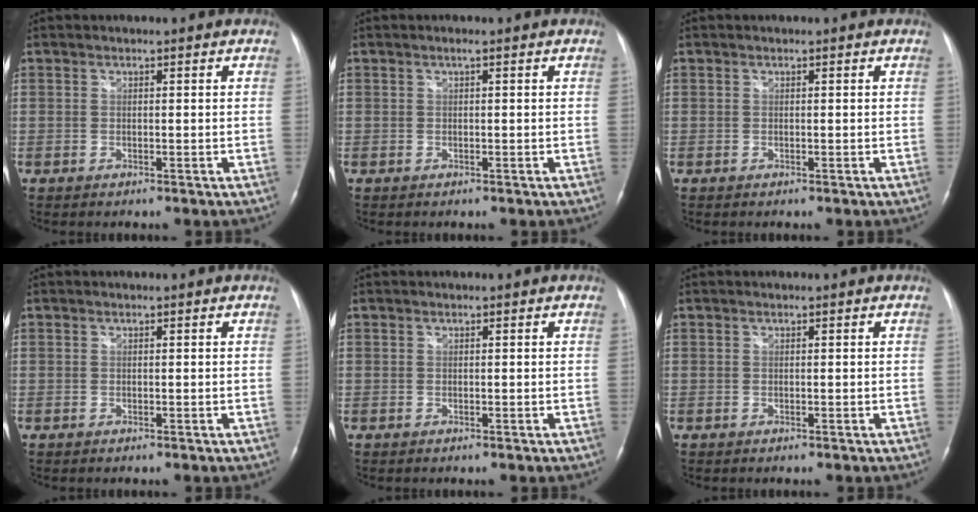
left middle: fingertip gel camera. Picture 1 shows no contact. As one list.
[{"total": 0.0}, {"total": 0.0}, {"total": 0.0}, {"total": 0.0}, {"total": 0.0}]